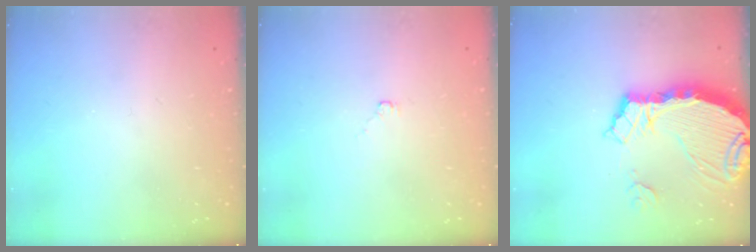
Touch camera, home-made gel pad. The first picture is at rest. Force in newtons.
{"total": 2.4, "press": 2.4, "slide": 0.4}
{"total": 8.9, "press": 8.9, "slide": 0.9}